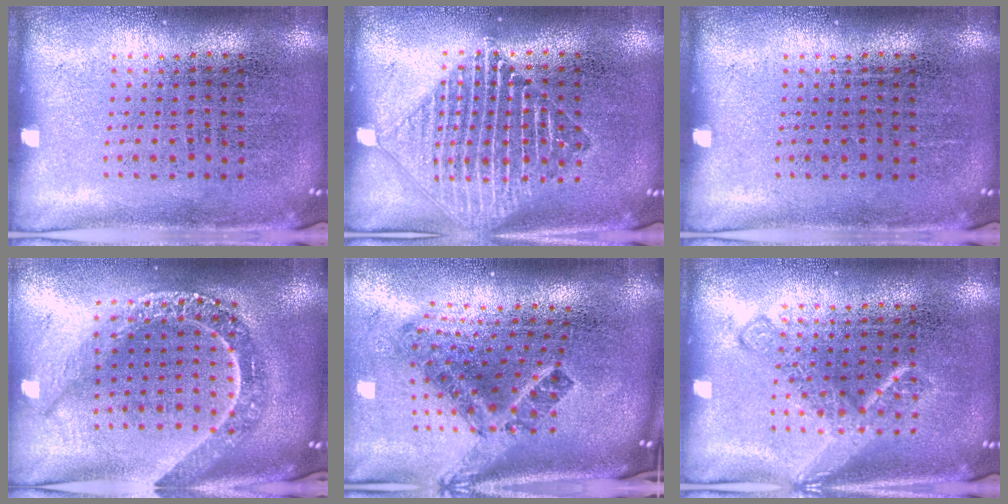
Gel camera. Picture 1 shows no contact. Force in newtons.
{"total": 1.8, "press": 1.8, "slide": 0.2}
{"total": 0.0}
{"total": 2.4, "press": 2.0, "slide": 1.3}
{"total": 2.7, "press": 1.6, "slide": 2.1}
{"total": 2.1, "press": 2.1, "slide": 0.3}